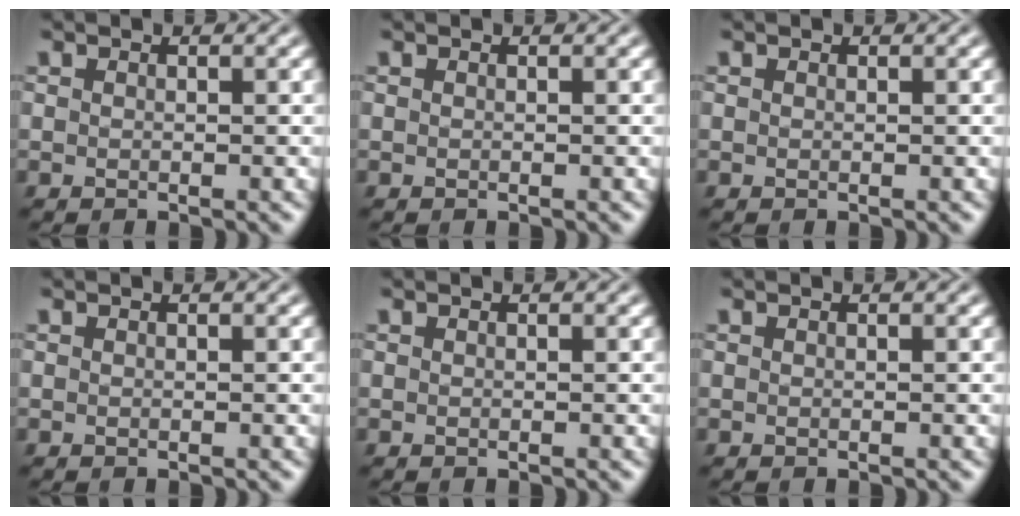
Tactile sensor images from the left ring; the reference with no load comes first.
{"total": 0.0}
{"total": 0.0}
{"total": 0.0}
{"total": 0.0}
{"total": 0.0}